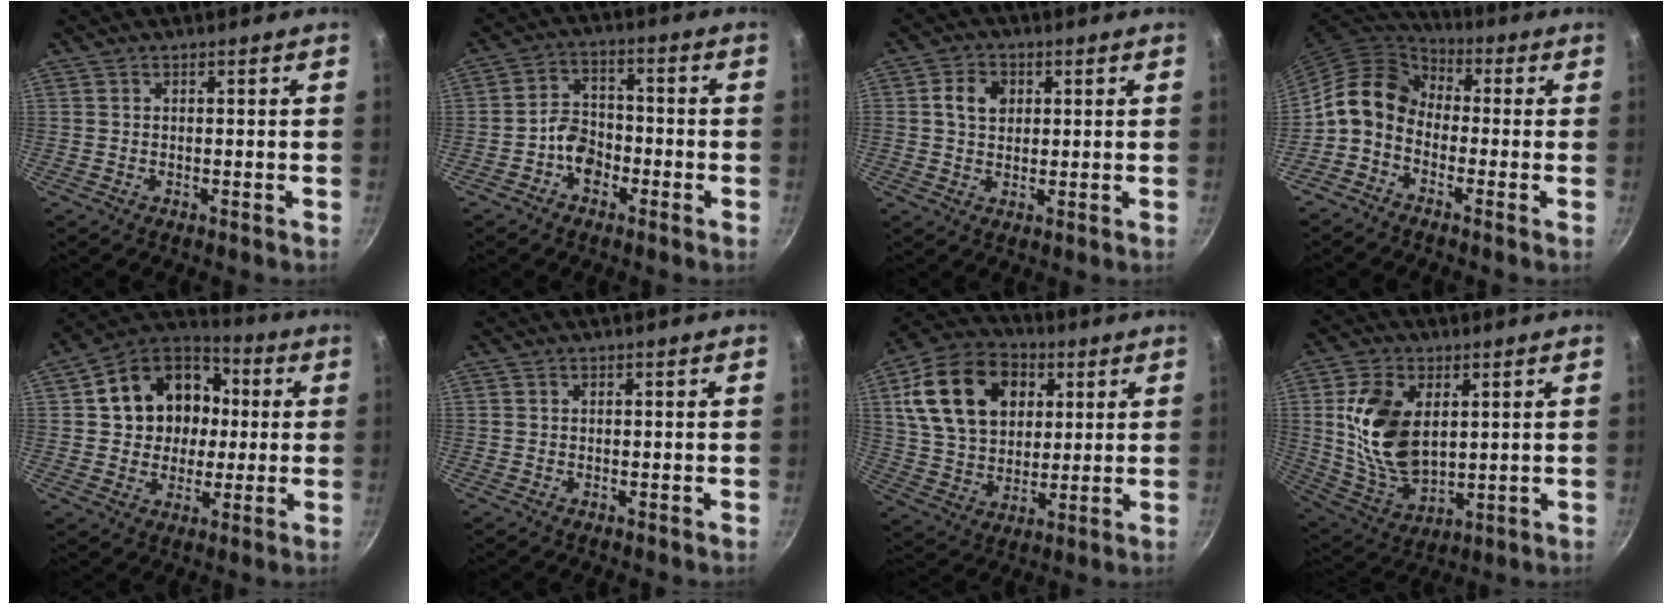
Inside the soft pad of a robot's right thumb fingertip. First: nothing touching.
{"total": 6.1, "force": [-2.7, 4.4, 3.3], "torque": [-0.031, 0.033, -0.053]}
{"total": 5.5, "force": [1.3, 4.3, 3.2], "torque": [-0.039, 0.006, 0.018]}
{"total": 10.3, "force": [-1.7, 7.8, 6.4], "torque": [-0.096, 0.043, -0.059]}
{"total": 16.9, "force": [2.2, 14.2, 8.9], "torque": [-0.125, 0.032, 0.032]}
{"total": 0.0}
{"total": 20.4, "force": [6.2, 14.6, 12.8], "torque": [-0.207, 0.002, 0.107]}
{"total": 16.1, "force": [3.1, 10.1, 12.1], "torque": [-0.209, -0.022, 0.073]}